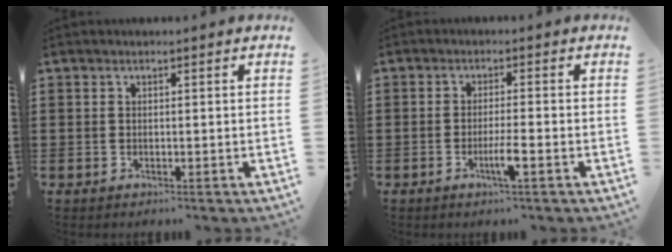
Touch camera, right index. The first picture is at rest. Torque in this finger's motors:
{"motor_torque": [1.10, 0.50, 0.29, 0.04]}